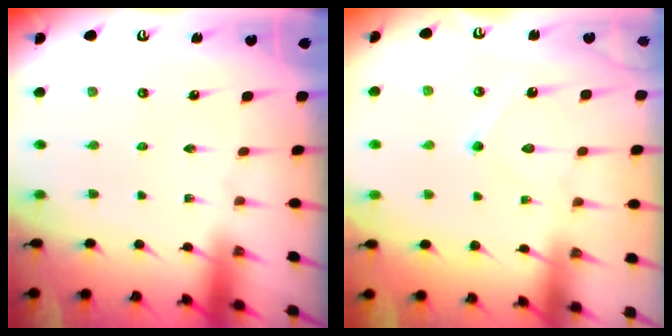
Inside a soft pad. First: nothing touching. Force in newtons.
{"total": 9.7, "press": 9.6, "slide": 0.8}